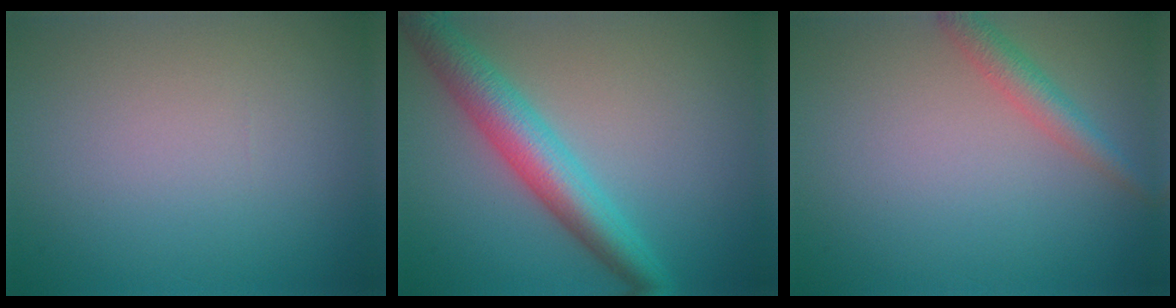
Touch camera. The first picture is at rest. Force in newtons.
{"total": 5.6, "press": 5.6, "slide": 0.1}
{"total": 2.3, "press": 2.3, "slide": 0.1}